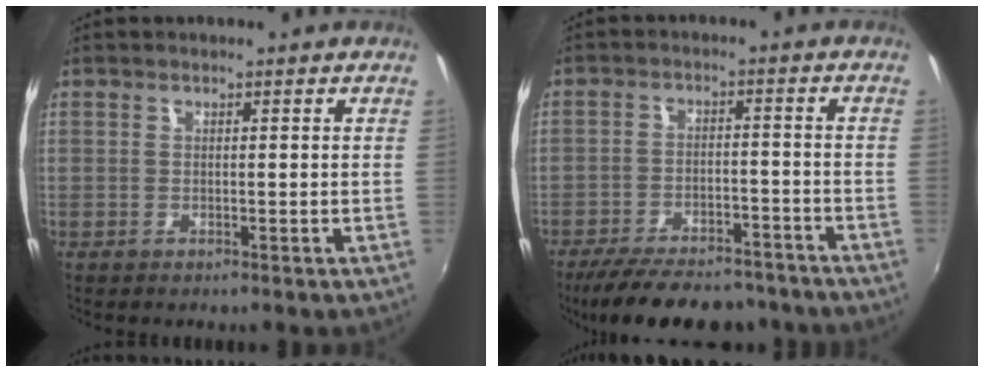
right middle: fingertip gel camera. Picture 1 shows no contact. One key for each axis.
{"total": 17.8, "fx": -14.8, "fy": 6.1, "fz": 7.9, "tx": -0.161, "ty": -0.007, "tz": -0.204}